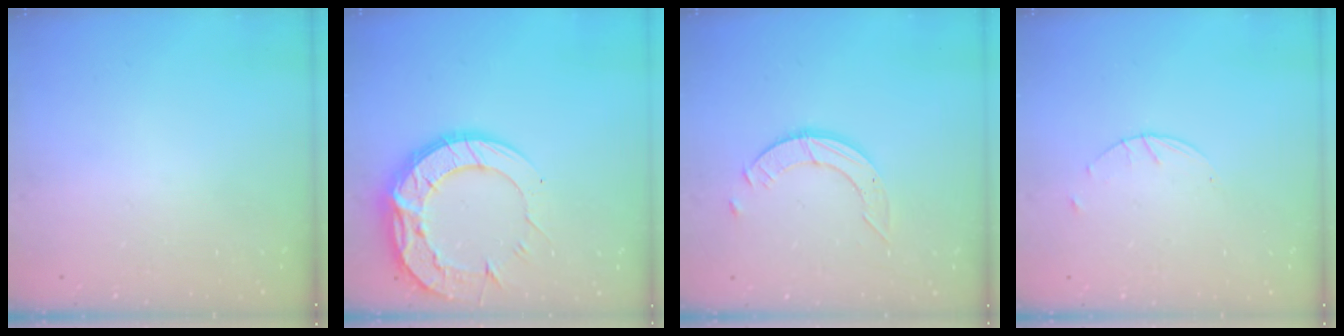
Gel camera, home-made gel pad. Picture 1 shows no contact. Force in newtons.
{"total": 19.5, "press": 19.4, "slide": 1.6}
{"total": 3.9, "press": 3.9, "slide": 0.3}
{"total": 1.7, "press": 1.7, "slide": 0.3}